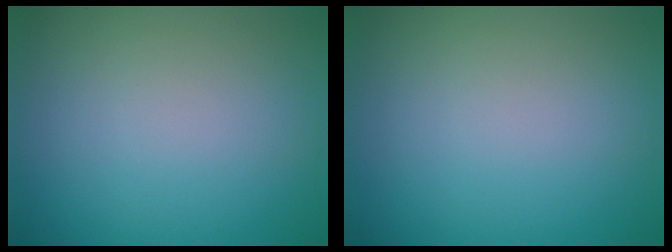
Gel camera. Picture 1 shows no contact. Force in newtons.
{"total": 0.0}